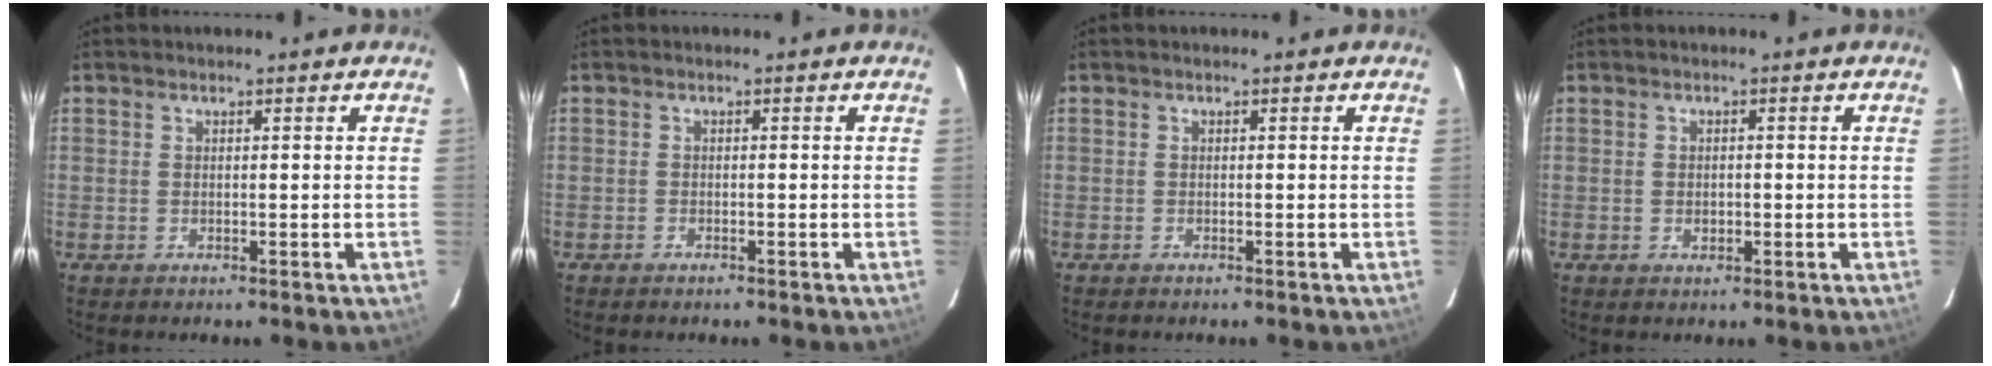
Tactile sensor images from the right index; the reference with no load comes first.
{"total": 0.8, "force": [-0.7, 0.3, 0.2], "torque": [-0.005, 0.001, -0.014]}
{"total": 0.0}
{"total": 1.8, "force": [-0.4, 1.4, 1.1], "torque": [-0.017, 0.004, -0.007]}